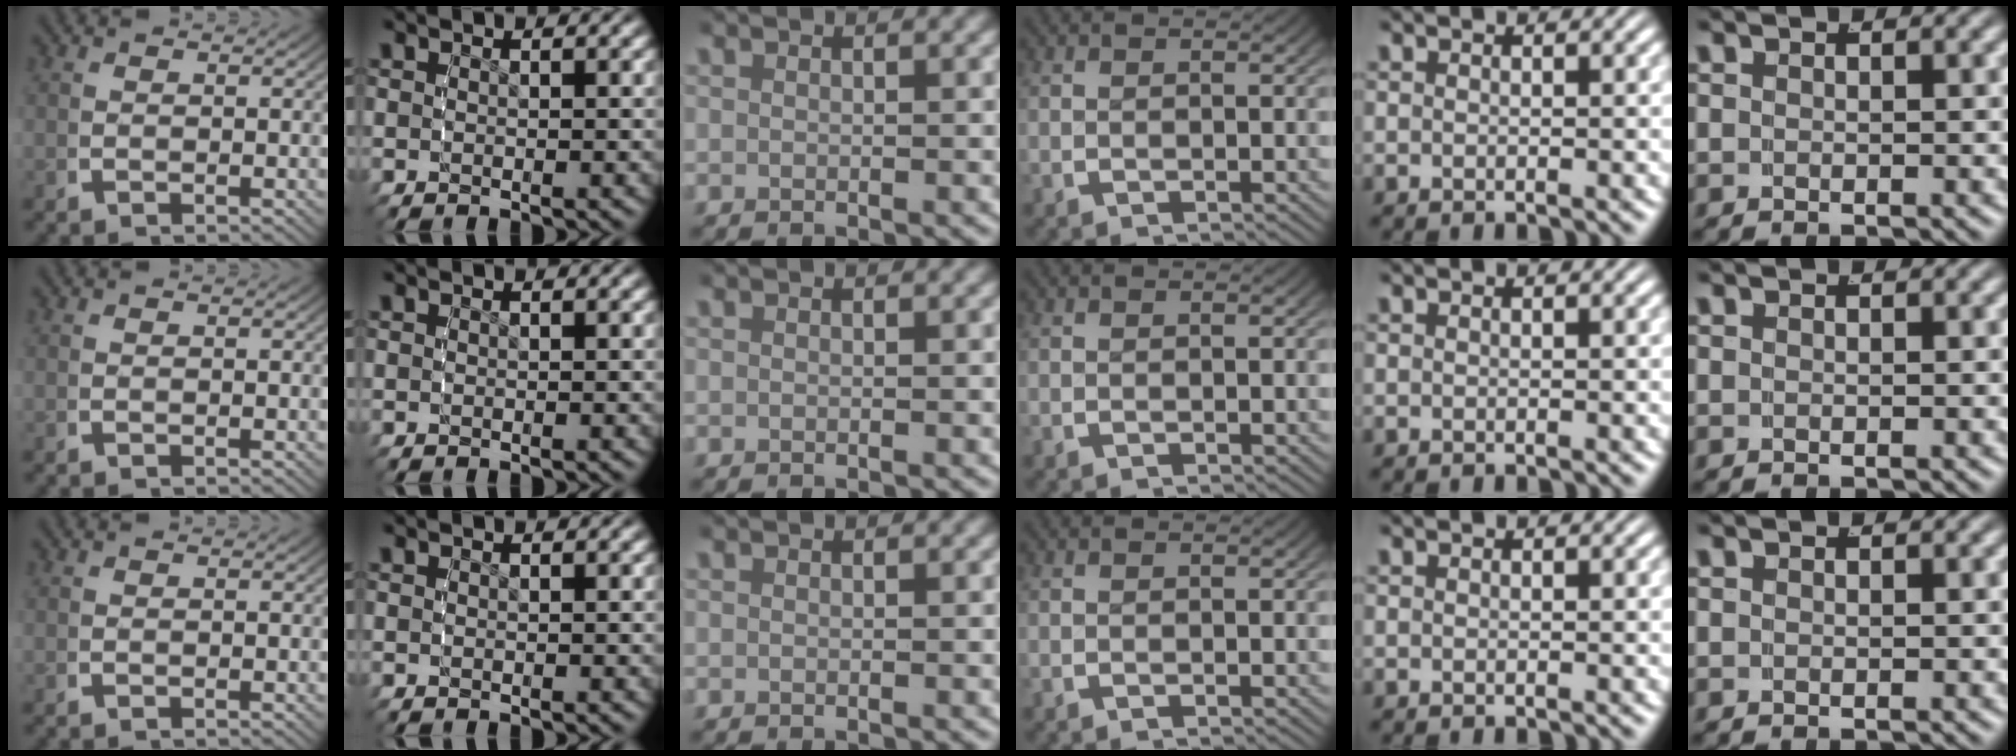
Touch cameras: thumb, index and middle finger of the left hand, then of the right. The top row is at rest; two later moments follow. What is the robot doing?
{"motion": "grasp_and_lifting", "object": "bowl"}